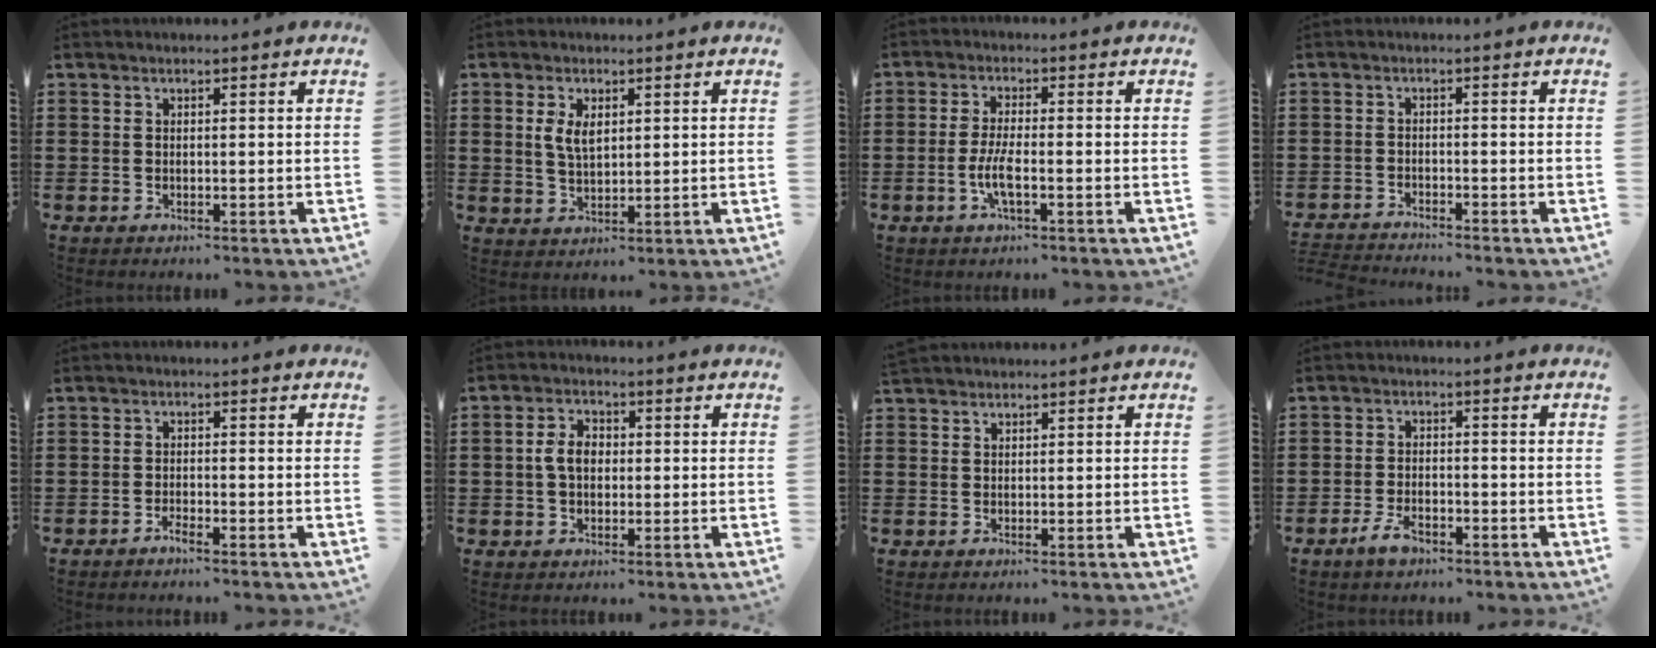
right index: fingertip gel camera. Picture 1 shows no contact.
{"total": 4.0, "force": [1.1, 2.1, 3.2], "torque": [-0.069, 0.008, 0.020]}
{"total": 4.3, "force": [-1.5, 0.8, 4.0], "torque": [-0.089, -0.006, -0.033]}
{"total": 2.2, "force": [-2.2, 0.0, -0.2], "torque": [-0.002, 0.001, -0.048]}
{"total": 1.4, "force": [-1.3, 0.0, 0.5], "torque": [-0.010, -0.001, -0.024]}
{"total": 4.3, "force": [0.1, 2.8, 3.2], "torque": [-0.074, 0.010, -0.004]}
{"total": 1.0, "force": [1.0, 0.3, -0.1], "torque": [0.000, 0.002, 0.020]}
{"total": 3.4, "force": [-2.3, 1.5, 2.0], "torque": [-0.041, 0.004, -0.047]}